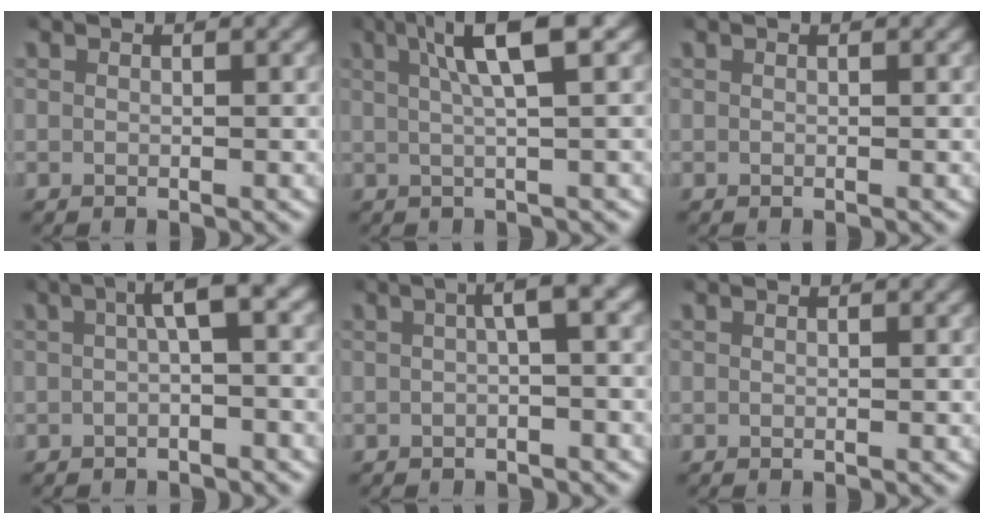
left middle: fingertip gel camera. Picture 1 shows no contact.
{"total": 5.6, "force": [2.4, 1.1, 5.0], "torque": [-0.082, 0.018, 0.030]}
{"total": 0.0}
{"total": 3.6, "force": [0.5, 0.9, 3.4], "torque": [-0.041, 0.023, -0.001]}
{"total": 3.0, "force": [0.4, 0.6, 3.0], "torque": [-0.035, 0.022, -0.001]}
{"total": 0.0}